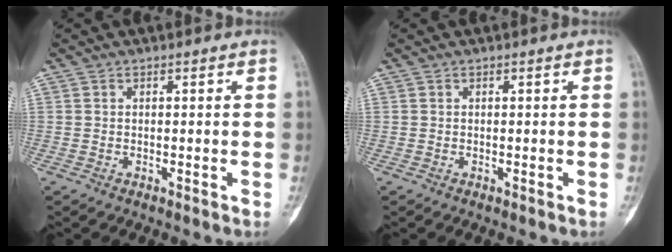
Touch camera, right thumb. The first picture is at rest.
{"total": 0.0}